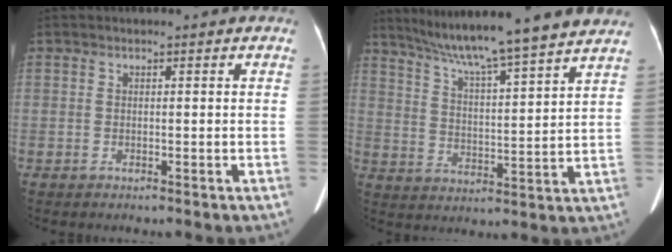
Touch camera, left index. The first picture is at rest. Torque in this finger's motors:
{"motor_torque": [0.89, -1.25, 0.10, 0.13]}